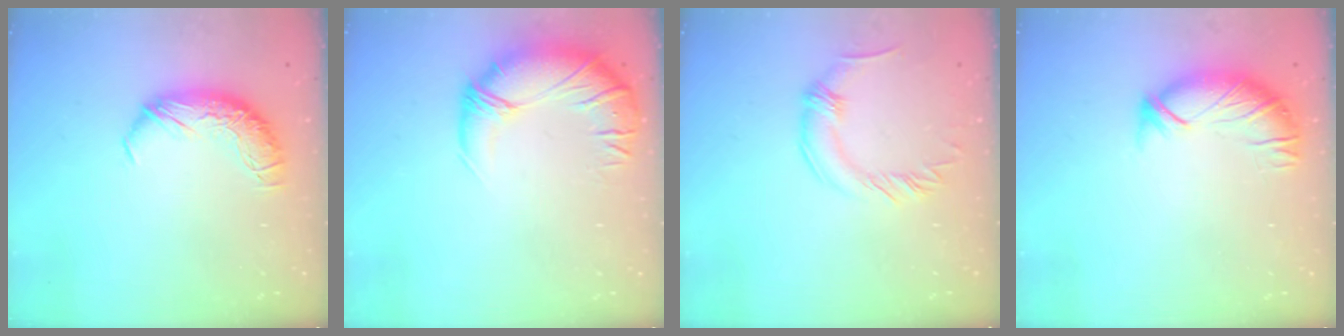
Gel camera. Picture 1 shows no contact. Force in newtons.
{"total": 2.9, "press": 0.1, "slide": 2.9}
{"total": 0.0}
{"total": 3.1, "press": 2.7, "slide": 1.5}